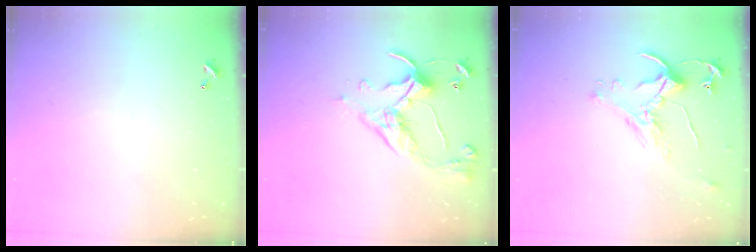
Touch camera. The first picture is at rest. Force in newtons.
{"total": 6.1, "press": 6.1, "slide": 0.5}
{"total": 0.8, "press": 0.7, "slide": 0.3}